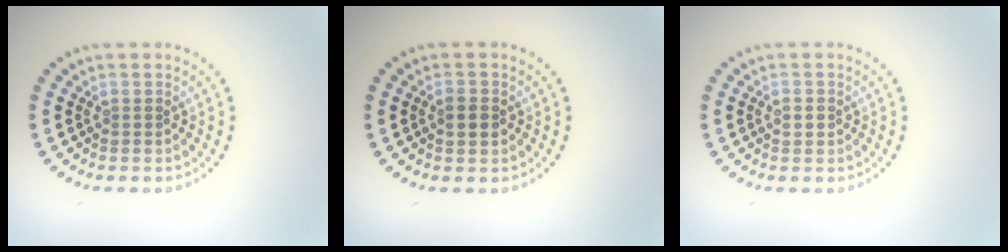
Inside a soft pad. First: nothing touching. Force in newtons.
{"total": 1.6, "press": 1.6, "slide": 0.2}
{"total": 1.2, "press": 1.2, "slide": 0.1}